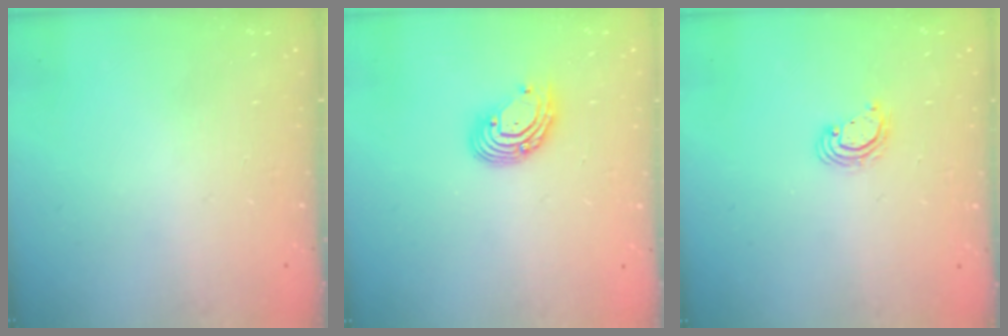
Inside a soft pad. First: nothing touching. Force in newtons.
{"total": 8.3, "press": 8.2, "slide": 0.7}
{"total": 3.6, "press": 3.6, "slide": 0.2}